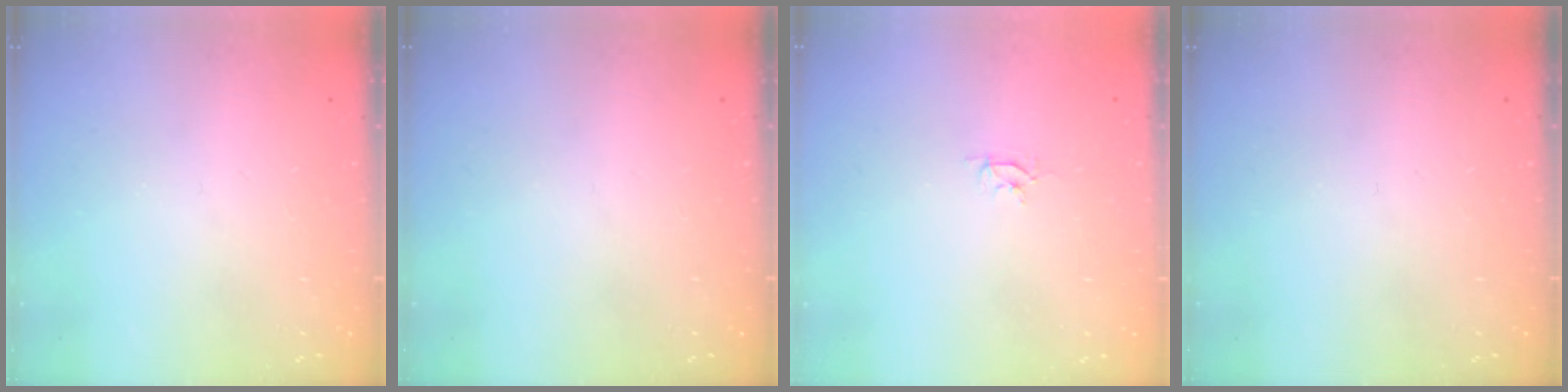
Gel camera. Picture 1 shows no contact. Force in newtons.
{"total": 0.0}
{"total": 2.6, "press": 2.6, "slide": 0.3}
{"total": 0.0}